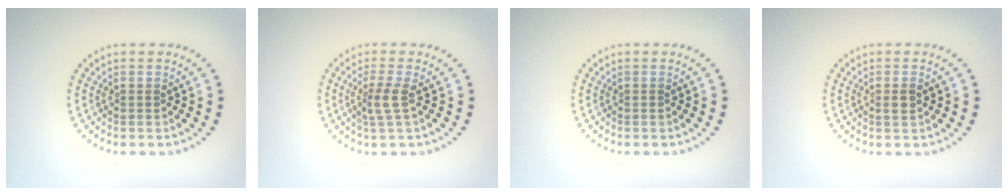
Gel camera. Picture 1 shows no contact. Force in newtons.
{"total": 2.0, "press": 1.6, "slide": 1.3}
{"total": 0.0}
{"total": 1.1, "press": 1.0, "slide": 0.4}